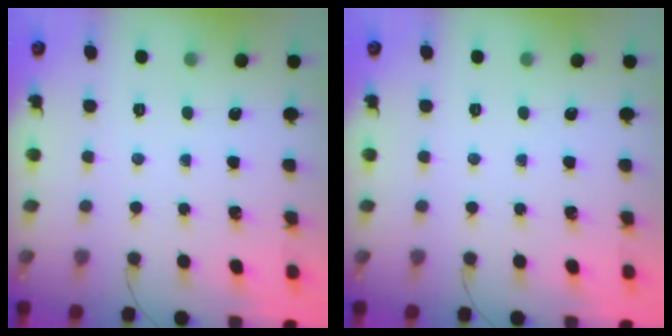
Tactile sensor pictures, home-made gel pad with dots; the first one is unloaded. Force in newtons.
{"total": 0.0}